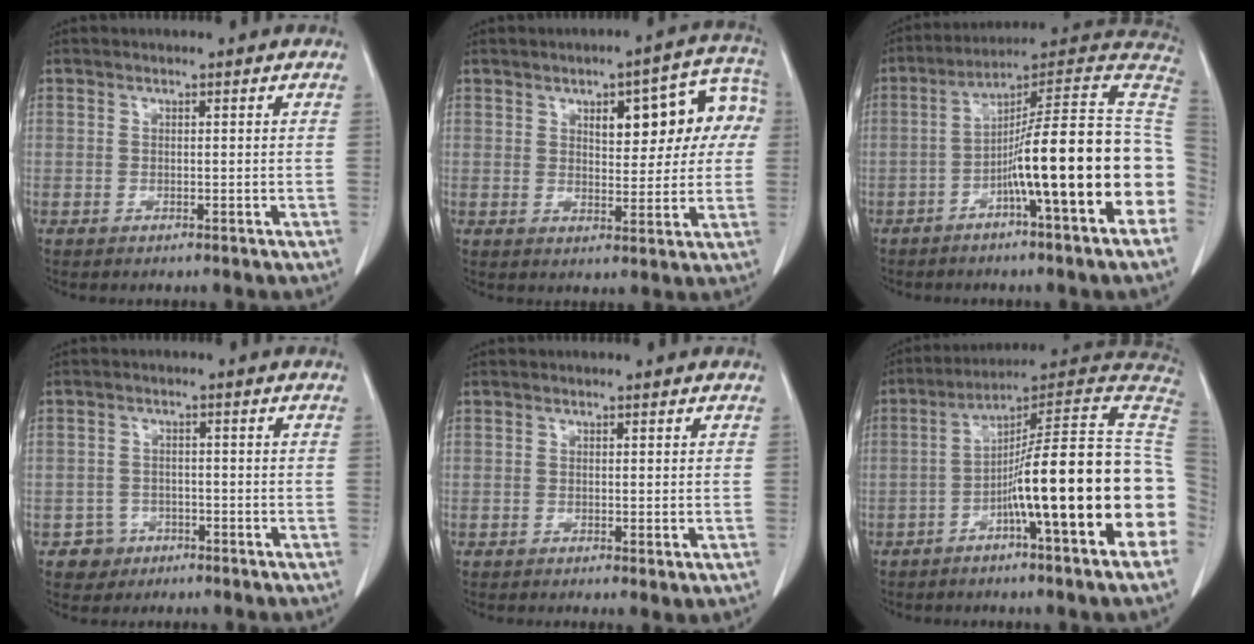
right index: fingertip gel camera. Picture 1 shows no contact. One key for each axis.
{"total": 11.7, "fx": 3.0, "fy": 4.3, "fz": 10.4, "tx": -0.123, "ty": 0.038, "tz": 0.041}
{"total": 21.0, "fx": -5.1, "fy": 0.3, "fz": 20.4, "tx": -0.224, "ty": 0.032, "tz": -0.079}
{"total": 3.4, "fx": -1.8, "fy": 2.9, "fz": -0.4, "tx": 0.011, "ty": 0.015, "tz": -0.028}
{"total": 1.4, "fx": -0.3, "fy": 0.3, "fz": 1.4, "tx": -0.019, "ty": -0.005, "tz": -0.002}
{"total": 22.5, "fx": -4.8, "fy": 0.1, "fz": 22.0, "tx": -0.236, "ty": 0.030, "tz": -0.080}